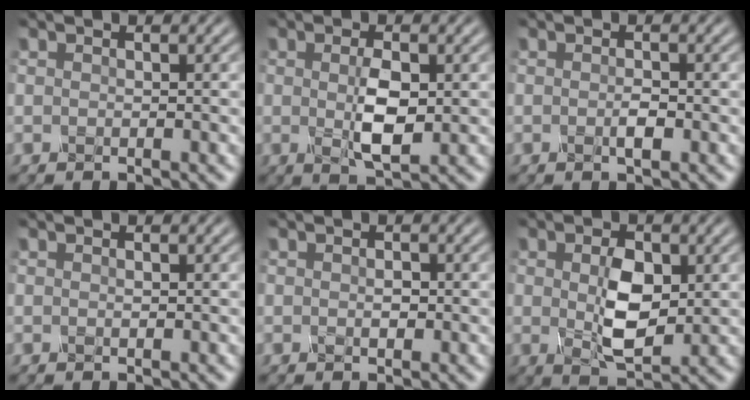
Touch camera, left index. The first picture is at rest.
{"total": 3.0, "force": [0.2, 0.8, 2.9], "torque": [-0.065, 0.000, 0.008]}
{"total": 0.8, "force": [-0.2, 0.0, 0.7], "torque": [-0.021, 0.004, -0.006]}
{"total": 0.0}
{"total": 0.0}
{"total": 4.0, "force": [0.5, 2.0, 3.4], "torque": [-0.073, 0.003, 0.014]}